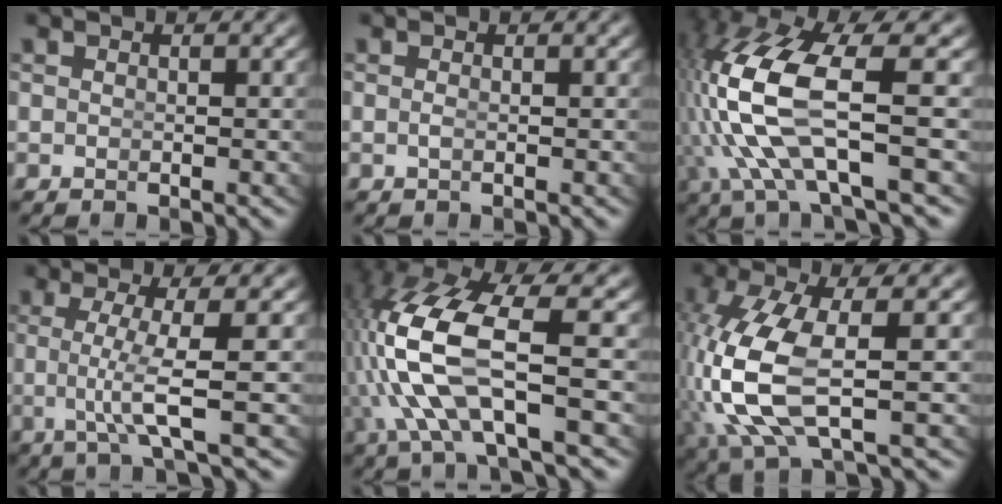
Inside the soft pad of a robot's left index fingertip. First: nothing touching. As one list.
[{"total": 0.6, "force": [-0.4, -0.5, 0.2], "torque": [-0.011, -0.013, 0.002]}, {"total": 9.6, "force": [0.2, 3.8, 8.8], "torque": [-0.219, -0.031, 0.026]}, {"total": 4.5, "force": [-0.1, -0.9, 4.4], "torque": [-0.085, -0.009, 0.002]}, {"total": 8.7, "force": [-0.4, 3.7, 7.9], "torque": [-0.199, -0.034, 0.012]}, {"total": 7.4, "force": [-0.4, 3.1, 6.8], "torque": [-0.184, -0.032, 0.017]}]